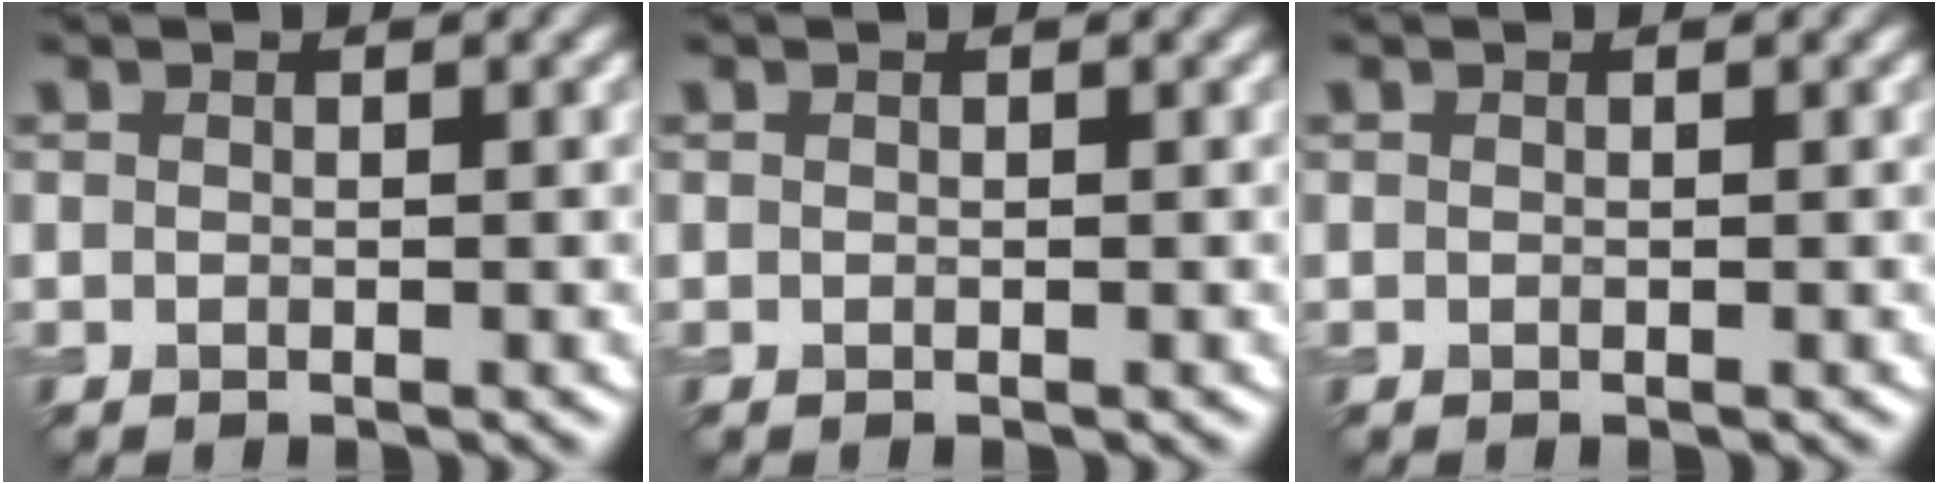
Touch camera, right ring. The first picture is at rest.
{"total": 0.0}
{"total": 0.0}